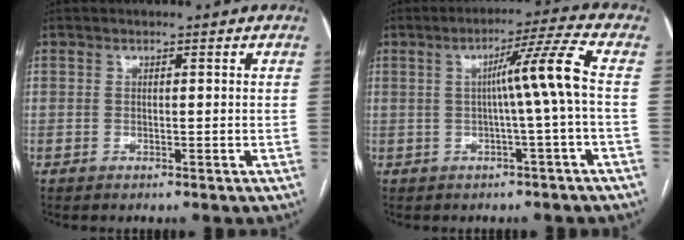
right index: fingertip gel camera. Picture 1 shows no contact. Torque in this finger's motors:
{"motor_torque": [0.89, -0.18, 0.51, 0.12]}